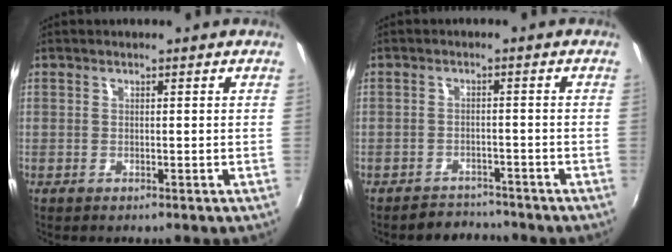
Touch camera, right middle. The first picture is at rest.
{"total": 4.4, "force": [-4.2, 1.3, -0.1], "torque": [-0.013, 0.003, -0.067]}